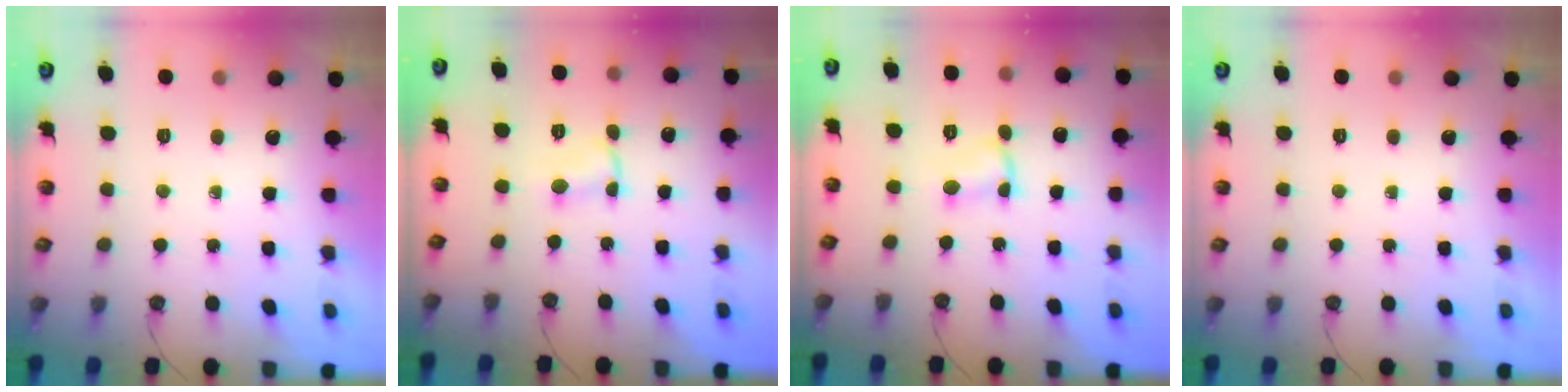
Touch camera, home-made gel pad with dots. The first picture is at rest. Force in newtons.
{"total": 1.5, "press": 1.5, "slide": 0.2}
{"total": 2.3, "press": 2.3, "slide": 0.1}
{"total": 0.0}